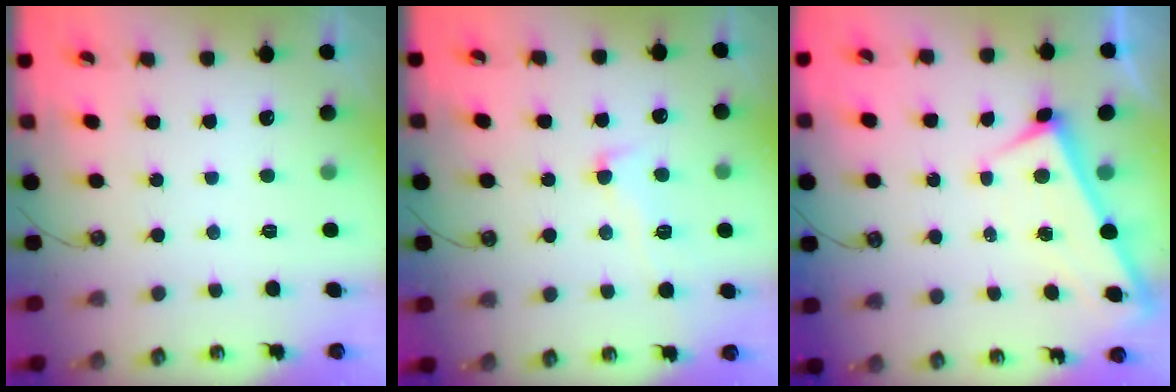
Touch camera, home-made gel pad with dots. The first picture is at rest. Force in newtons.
{"total": 3.0, "press": 2.8, "slide": 1.1}
{"total": 1.1, "press": 1.0, "slide": 0.3}